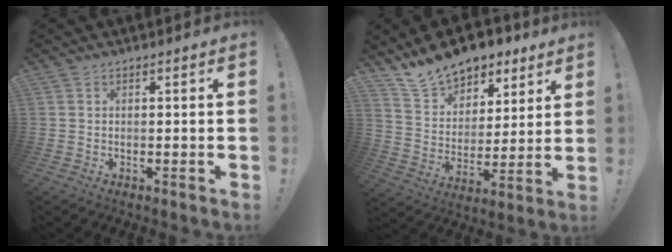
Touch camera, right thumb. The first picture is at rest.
{"total": 15.0, "force": [12.3, 7.7, 3.8], "torque": [-0.079, -0.089, 0.228]}